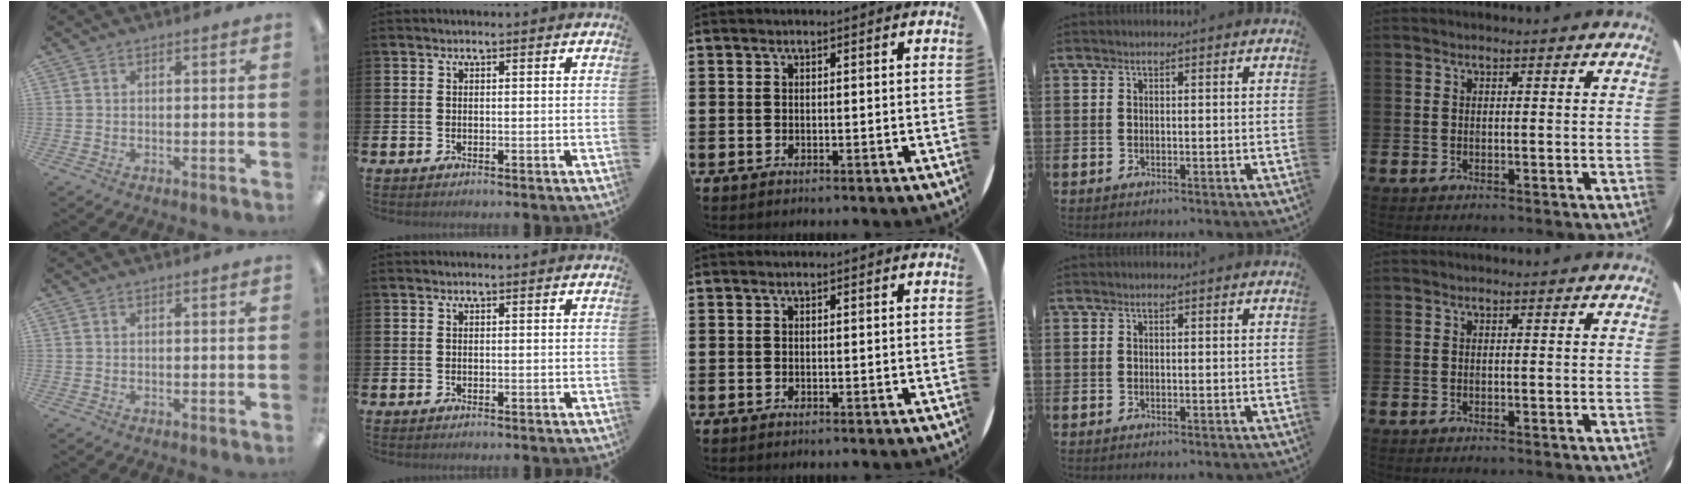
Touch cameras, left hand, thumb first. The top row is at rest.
{}